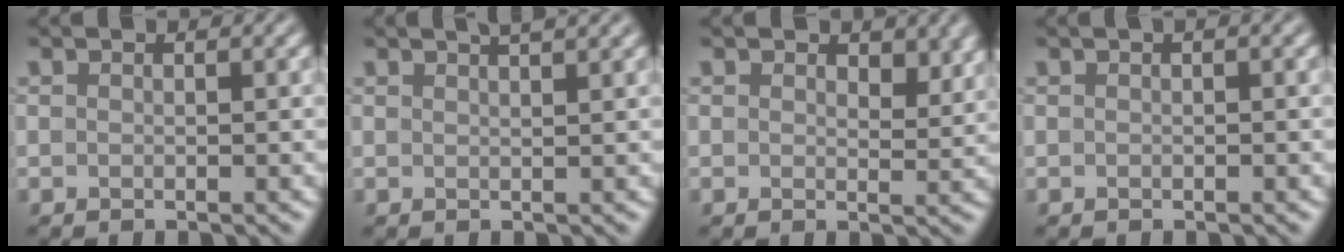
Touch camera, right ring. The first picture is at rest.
{"total": 3.0, "force": [2.0, 1.0, 1.9], "torque": [0.002, 0.013, 0.003]}
{"total": 2.1, "force": [1.3, 1.1, 1.3], "torque": [-0.020, -0.007, 0.019]}
{"total": 0.6, "force": [0.2, 0.1, 0.5], "torque": [-0.008, 0.005, 0.004]}